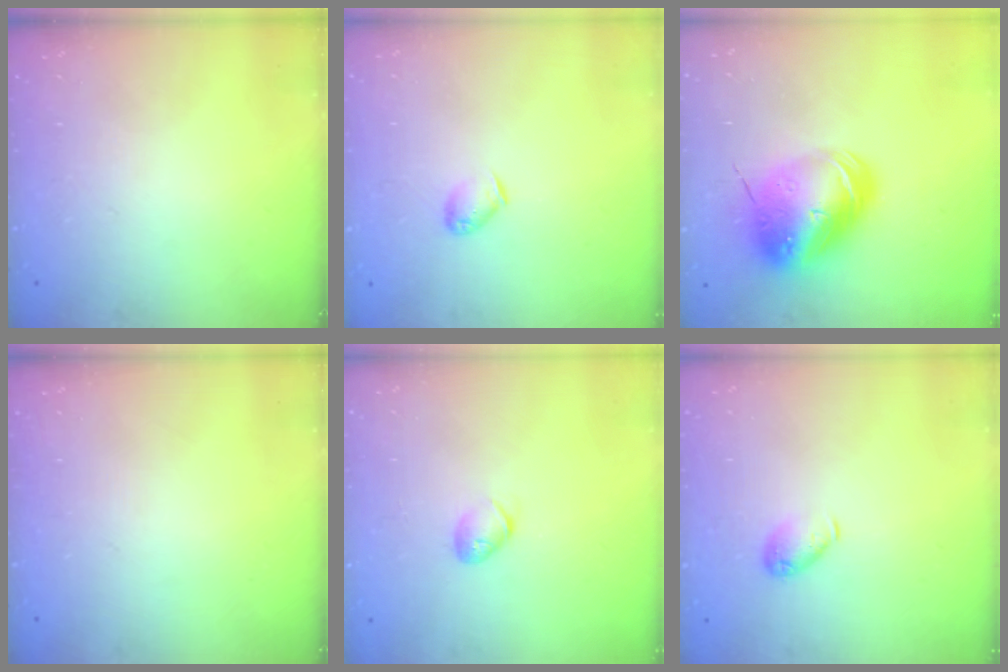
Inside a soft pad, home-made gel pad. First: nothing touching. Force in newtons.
{"total": 3.7, "press": 3.7, "slide": 0.6}
{"total": 15.9, "press": 15.7, "slide": 2.9}
{"total": 0.0}
{"total": 6.3, "press": 6.2, "slide": 1.2}
{"total": 6.2, "press": 6.2, "slide": 0.7}